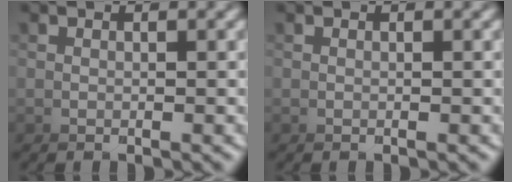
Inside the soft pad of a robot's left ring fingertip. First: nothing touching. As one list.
[{"total": 0.0}]